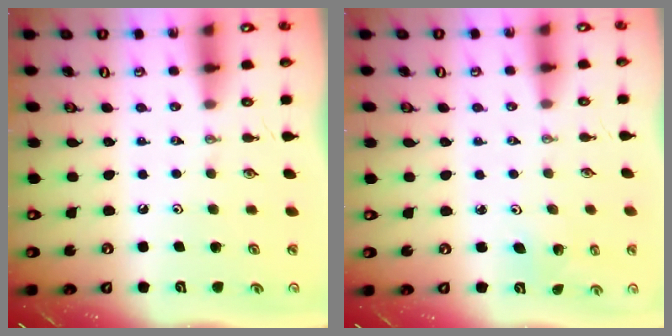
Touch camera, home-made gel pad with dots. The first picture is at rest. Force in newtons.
{"total": 1.9, "press": 1.9, "slide": 0.1}